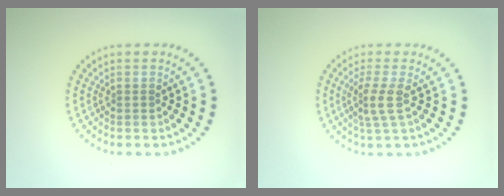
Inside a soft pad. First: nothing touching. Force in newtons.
{"total": 2.3, "press": 1.7, "slide": 1.6}